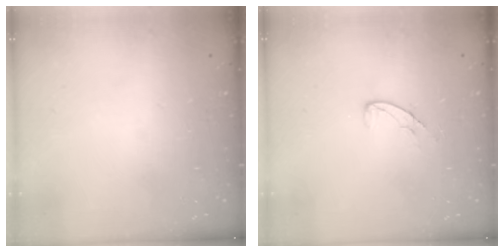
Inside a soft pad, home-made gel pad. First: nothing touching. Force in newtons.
{"total": 5.8, "press": 5.8, "slide": 0.4}